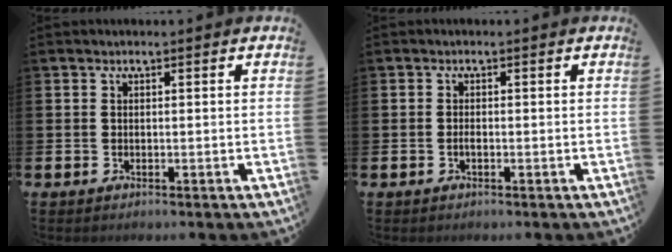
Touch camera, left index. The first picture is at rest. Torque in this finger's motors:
{"motor_torque": [0.26, 0.06, 0.00, 0.00]}